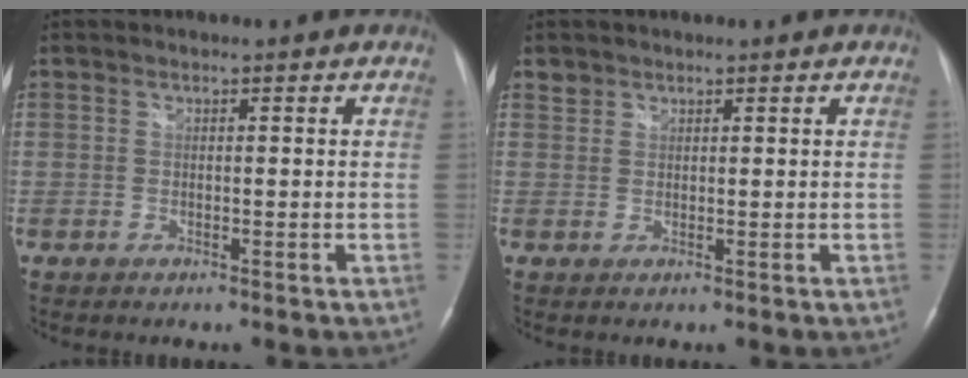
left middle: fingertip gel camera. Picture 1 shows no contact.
{"total": 1.2, "force": [1.0, 0.8, -0.1], "torque": [0.008, 0.005, 0.014]}